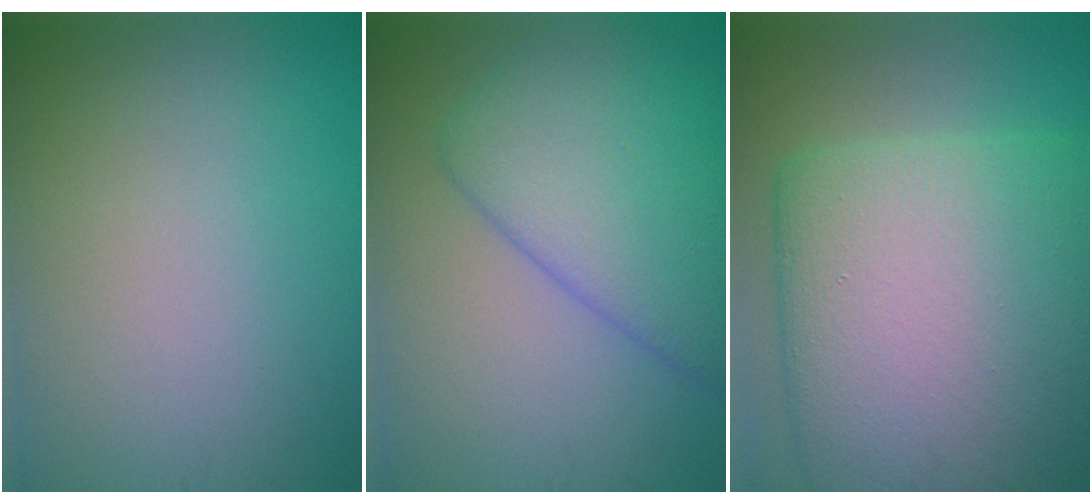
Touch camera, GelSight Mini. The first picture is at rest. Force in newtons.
{"total": 7.0, "press": 7.0, "slide": 0.5}
{"total": 19.1, "press": 19.1, "slide": 0.4}